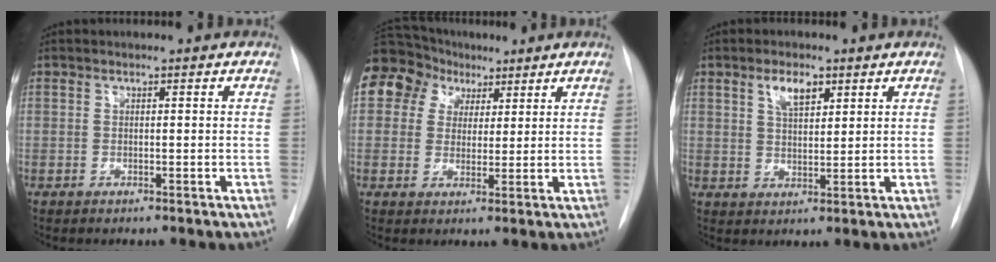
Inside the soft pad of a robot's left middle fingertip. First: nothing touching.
{"total": 13.8, "force": [6.3, 11.3, 4.6], "torque": [-0.129, 0.070, 0.119]}
{"total": 4.3, "force": [2.4, 1.8, 3.1], "torque": [-0.058, 0.003, 0.044]}